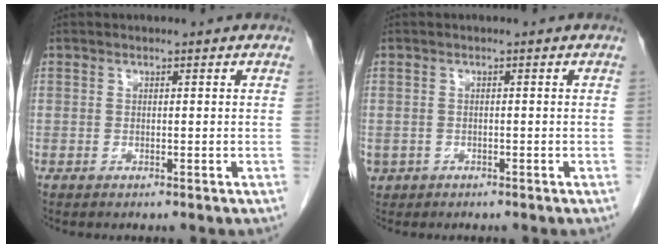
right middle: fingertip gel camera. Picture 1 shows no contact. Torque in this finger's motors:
{"motor_torque": [0.93, -0.86, 0.50, 0.07]}